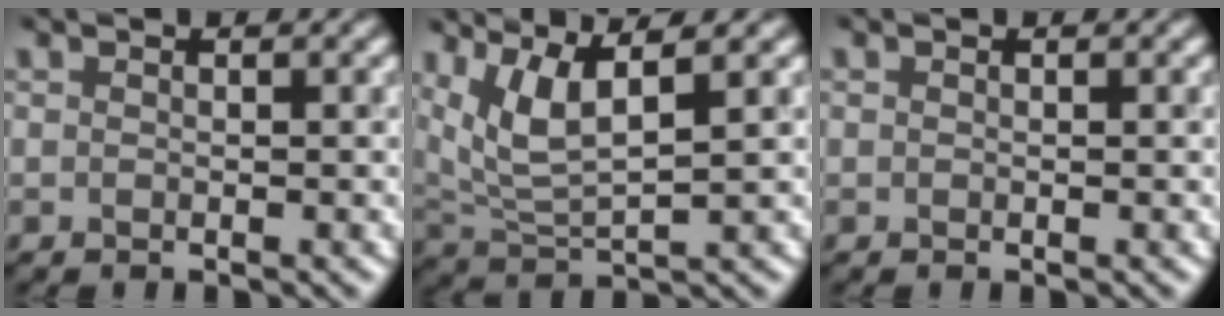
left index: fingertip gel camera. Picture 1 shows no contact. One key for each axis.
{"total": 4.1, "fx": 2.1, "fy": 0.7, "fz": 3.5, "tx": -0.098, "ty": 0.002, "tz": 0.070}
{"total": 0.8, "fx": -0.3, "fy": -0.5, "fz": -0.6, "tx": -0.003, "ty": 0.000, "tz": 0.008}